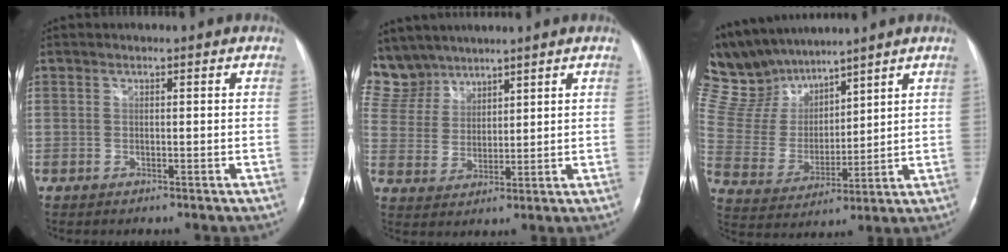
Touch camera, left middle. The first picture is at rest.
{"total": 9.8, "force": [8.6, 4.8, 0.5], "torque": [-0.026, 0.017, 0.188]}
{"total": 12.7, "force": [11.5, 3.9, 3.7], "torque": [-0.099, 0.023, 0.236]}